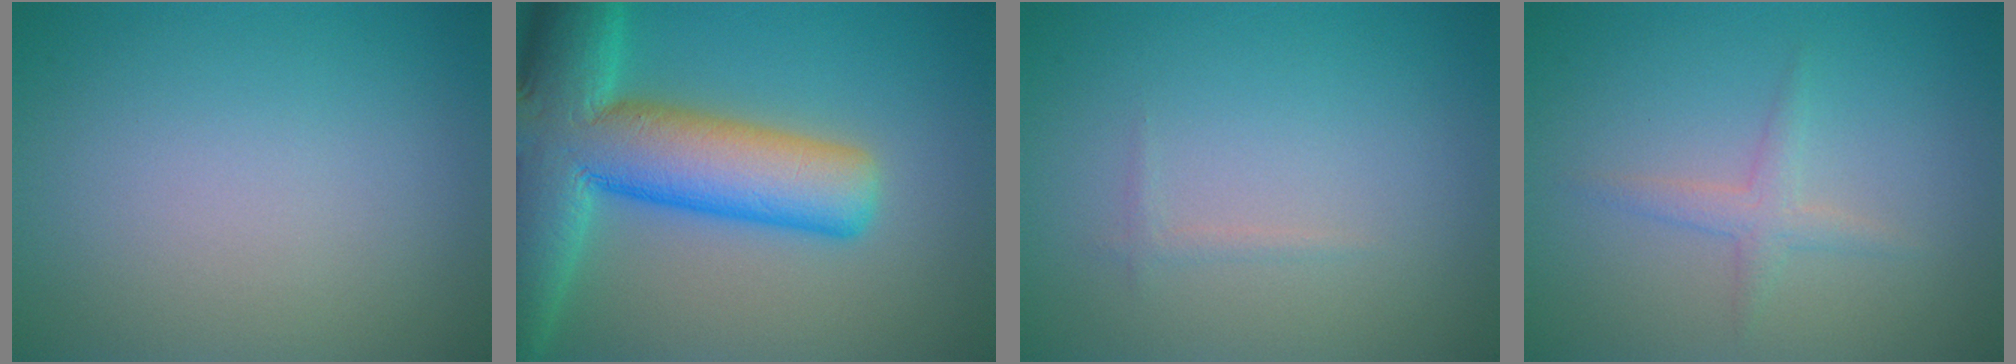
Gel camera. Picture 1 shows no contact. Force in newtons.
{"total": 13.4, "press": 13.4, "slide": 0.7}
{"total": 0.5, "press": 0.5, "slide": 0.1}
{"total": 1.5, "press": 1.5, "slide": 0.1}